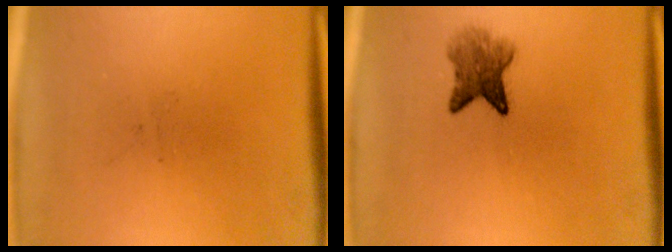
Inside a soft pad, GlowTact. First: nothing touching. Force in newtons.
{"total": 4.3}